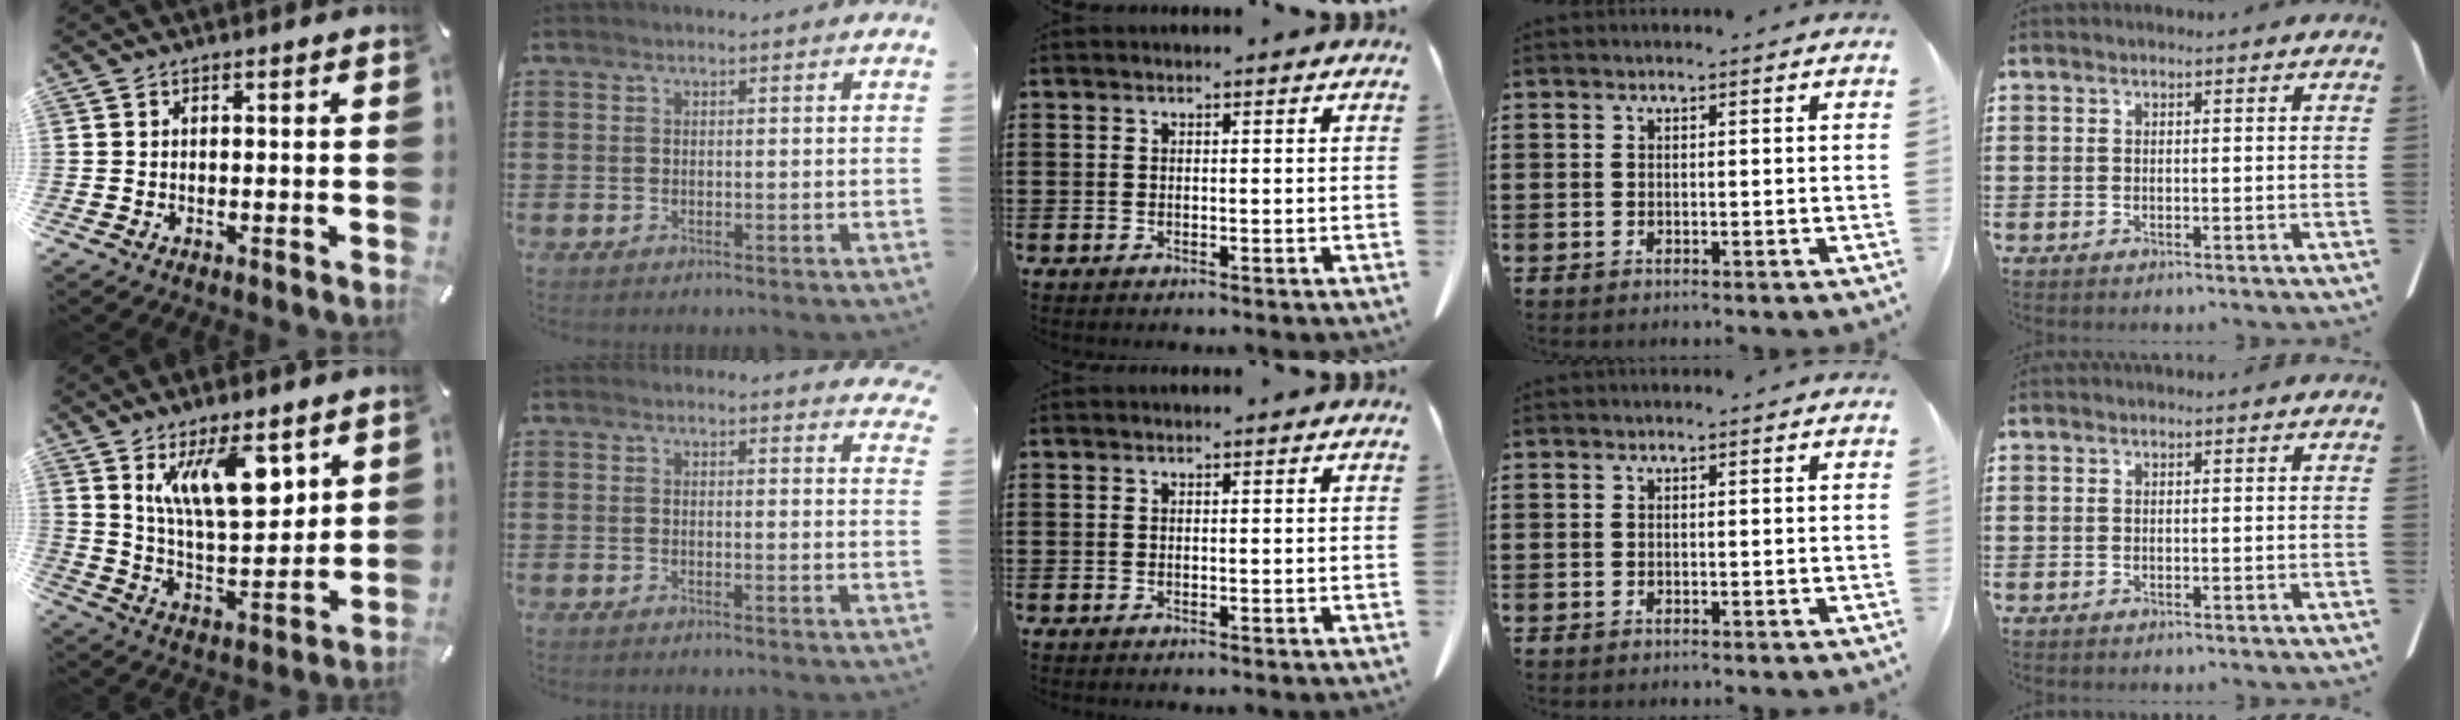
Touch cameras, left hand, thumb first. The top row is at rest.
{"thumb": {"total": 16.1, "force": [8.6, 6.9, 11.7], "torque": [-0.210, -0.031, 0.147]}, "index": {"total": 1.8, "force": [1.8, 0.1, 0.3], "torque": [-0.003, -0.005, 0.034]}}